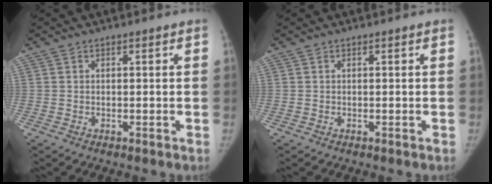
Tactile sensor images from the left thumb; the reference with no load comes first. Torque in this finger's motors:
{"motor_torque": [-0.07, 0.09, -0.03, -0.38, 0.01]}